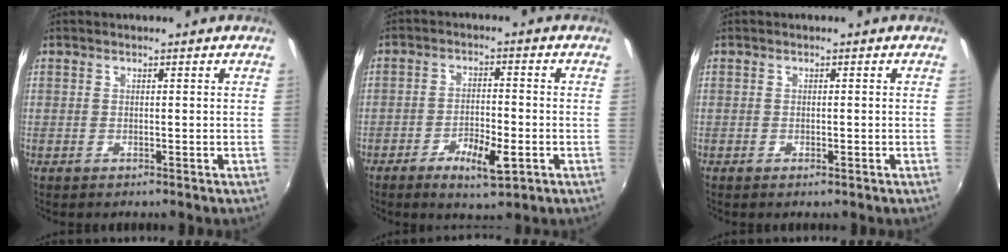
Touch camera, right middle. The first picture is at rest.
{"total": 6.8, "force": [-3.4, 2.2, 5.5], "torque": [-0.114, -0.006, -0.055]}
{"total": 0.6, "force": [-0.4, 0.3, 0.4], "torque": [-0.006, -0.002, -0.007]}